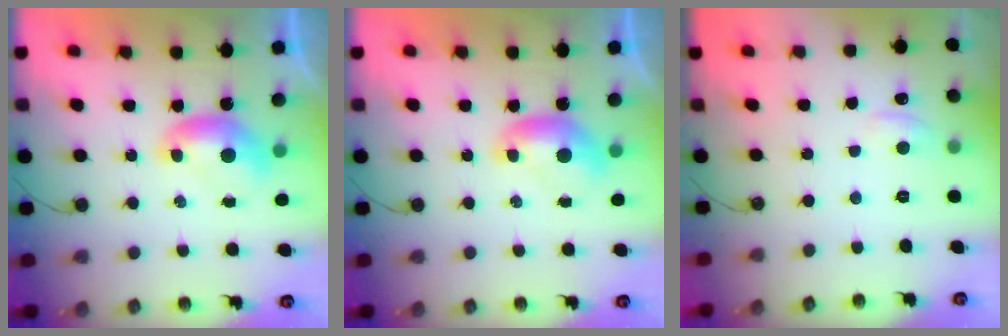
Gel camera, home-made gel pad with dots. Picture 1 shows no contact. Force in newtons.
{"total": 0.0}
{"total": 0.8, "press": 0.1, "slide": 0.8}